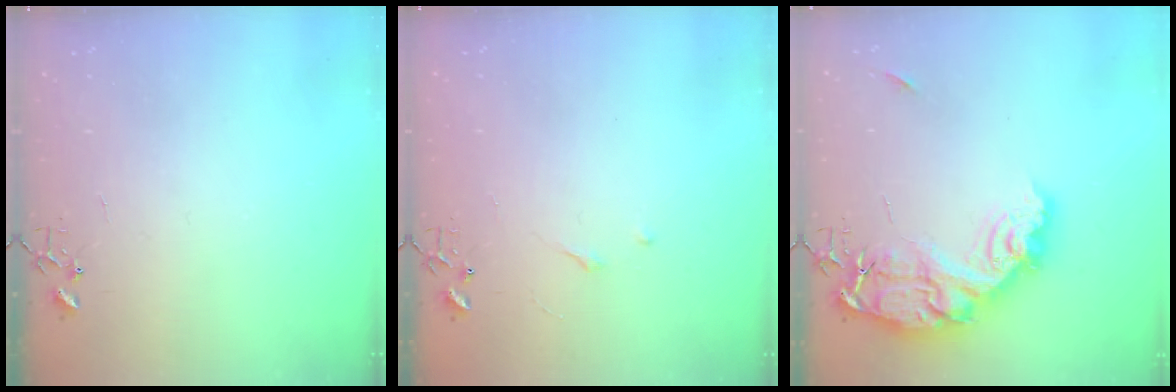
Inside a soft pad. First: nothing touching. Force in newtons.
{"total": 2.7, "press": 2.7, "slide": 0.4}
{"total": 17.9, "press": 17.8, "slide": 1.1}